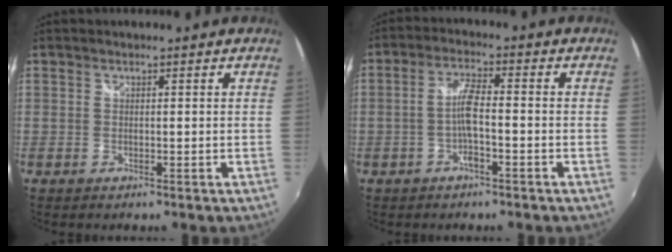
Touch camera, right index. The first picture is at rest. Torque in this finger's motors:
{"motor_torque": [1.26, 0.88, 0.43, 0.12]}